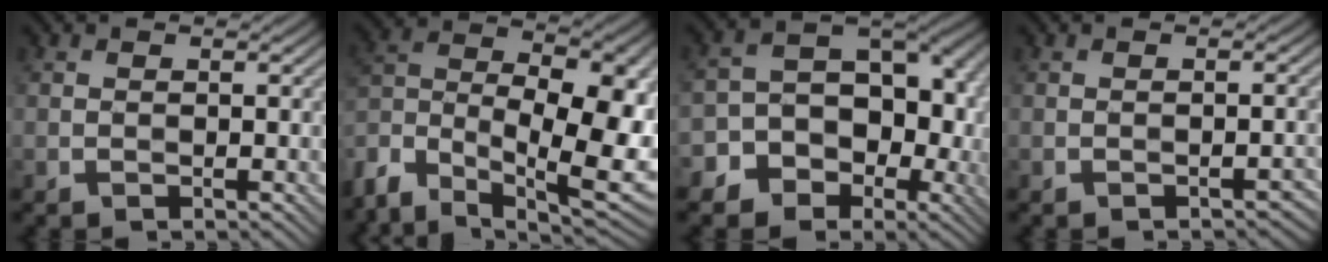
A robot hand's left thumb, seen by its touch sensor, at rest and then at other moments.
{"total": 14.9, "force": [-6.3, 8.5, 10.5], "torque": [-0.213, -0.014, -0.114]}
{"total": 12.8, "force": [-4.3, 10.5, 6.0], "torque": [-0.092, -0.019, -0.081]}
{"total": 1.1, "force": [-0.8, 0.3, 0.7], "torque": [-0.007, 0.001, -0.010]}